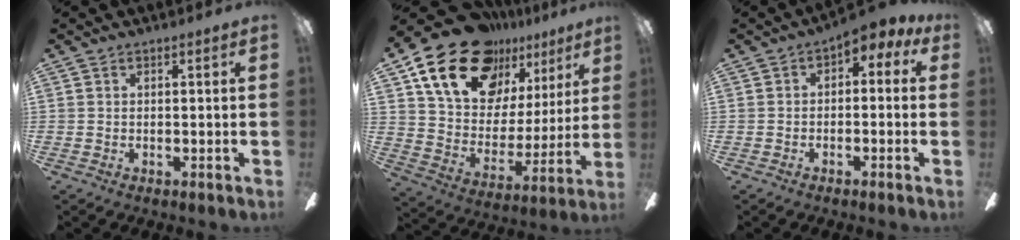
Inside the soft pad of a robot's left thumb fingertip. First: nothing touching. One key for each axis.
{"total": 23.1, "fx": 15.7, "fy": 13.3, "fz": 10.6, "tx": -0.185, "ty": -0.095, "tz": 0.293}
{"total": 5.1, "fx": 2.2, "fy": 2.7, "fz": 3.7, "tx": -0.054, "ty": -0.010, "tz": 0.031}